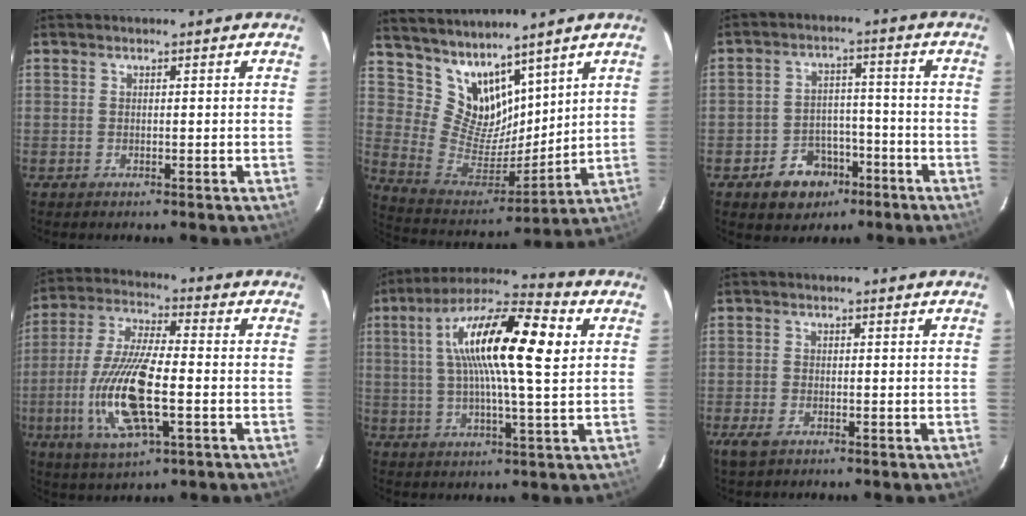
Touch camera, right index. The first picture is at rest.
{"total": 12.9, "force": [9.9, 6.9, 4.4], "torque": [-0.086, -0.011, 0.207]}
{"total": 8.6, "force": [-4.8, 6.6, 2.6], "torque": [-0.065, 0.027, -0.057]}
{"total": 16.5, "force": [-4.0, 4.9, 15.2], "torque": [-0.322, -0.011, -0.077]}
{"total": 18.1, "force": [4.5, 3.4, 17.2], "torque": [-0.303, 0.028, 0.061]}
{"total": 2.4, "force": [-1.6, 1.2, 1.4], "torque": [-0.033, -0.004, -0.033]}